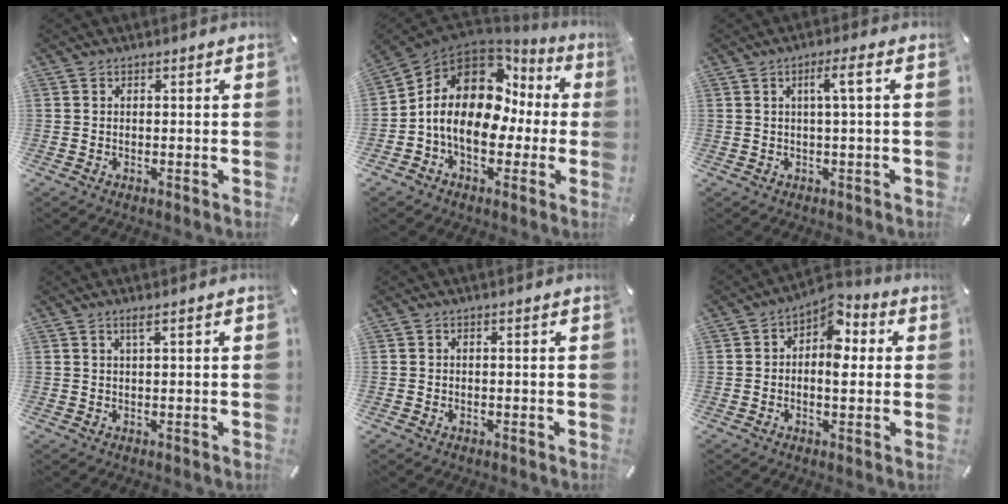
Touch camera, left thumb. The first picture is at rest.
{"total": 14.3, "force": [1.4, 10.8, 9.2], "torque": [-0.172, -0.017, 0.022]}
{"total": 4.7, "force": [0.9, 0.2, 4.6], "torque": [-0.090, 0.001, 0.011]}
{"total": 2.1, "force": [0.8, 0.2, 1.9], "torque": [-0.039, 0.001, 0.013]}
{"total": 0.7, "force": [-0.4, 0.5, 0.2], "torque": [-0.005, 0.002, -0.008]}
{"total": 8.1, "force": [1.9, 5.0, 6.1], "torque": [-0.081, -0.016, 0.029]}